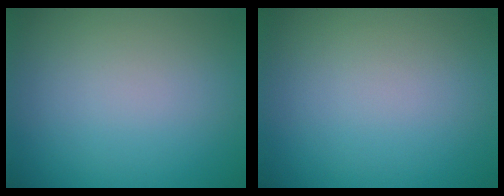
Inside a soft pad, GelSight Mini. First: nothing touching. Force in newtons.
{"total": 0.0}